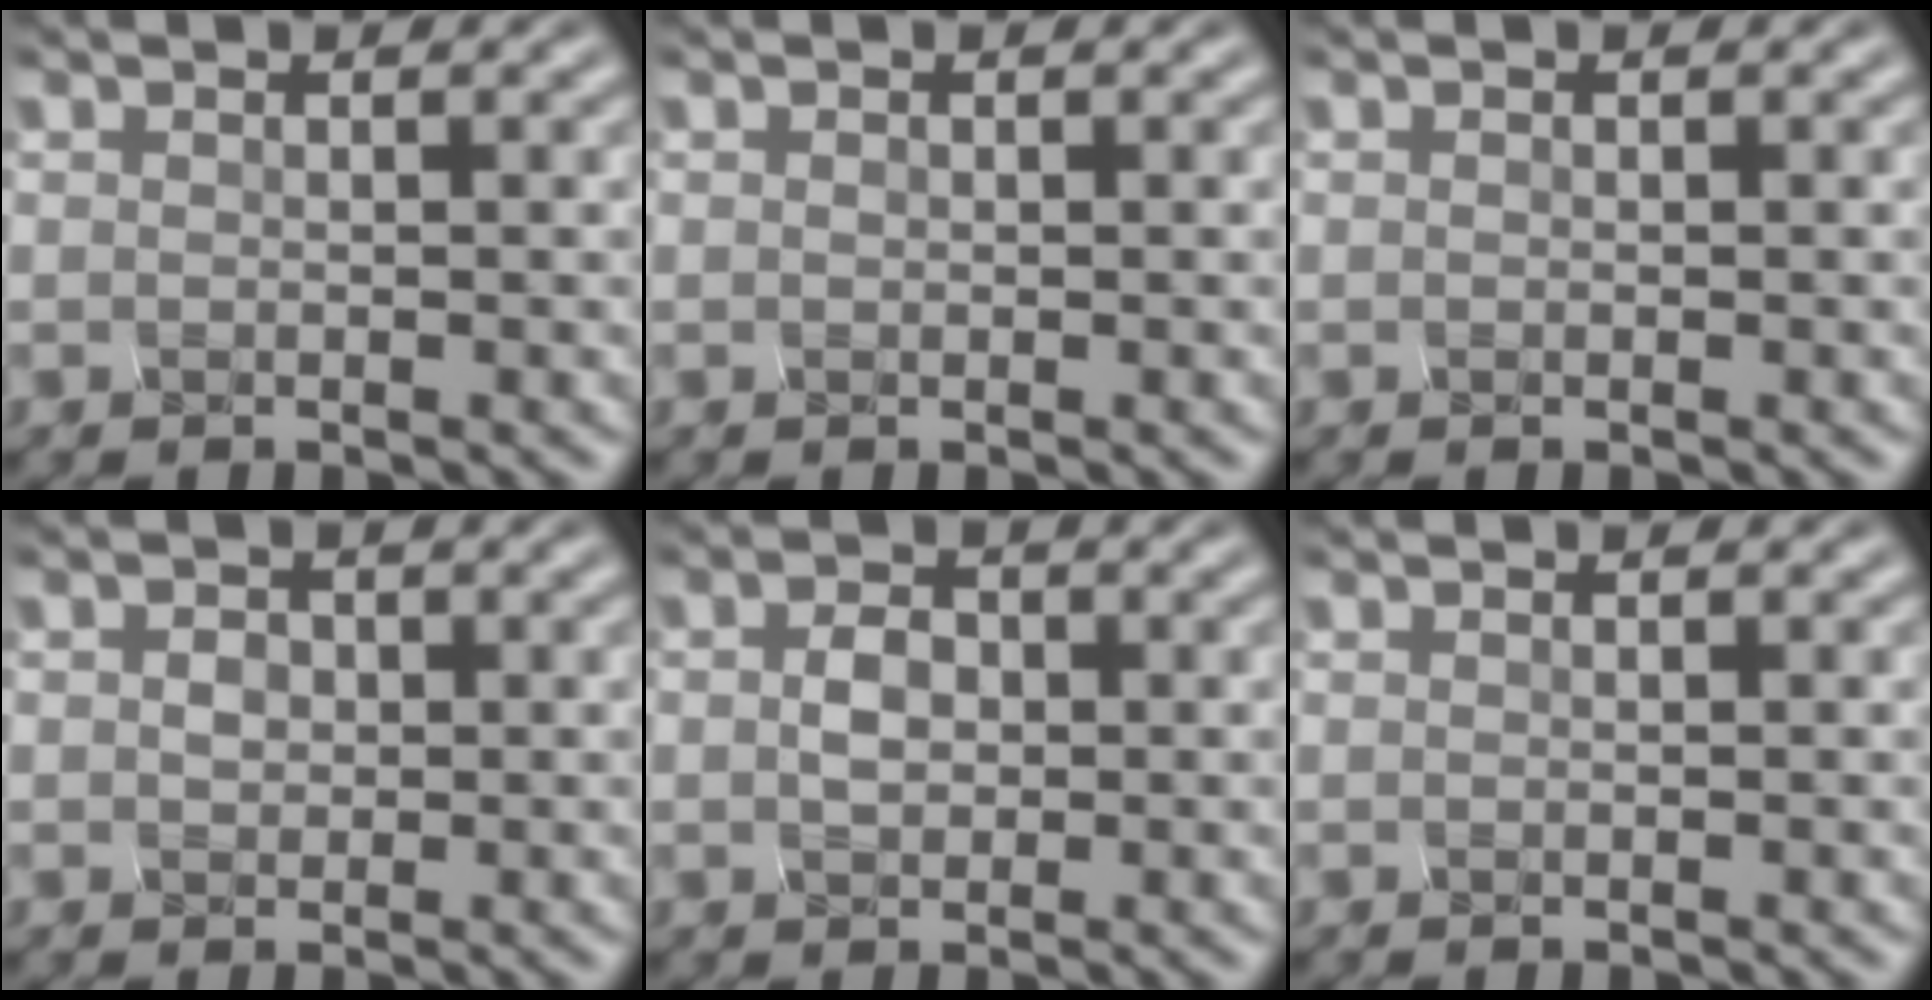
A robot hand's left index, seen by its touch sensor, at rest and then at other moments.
{"total": 1.2, "force": [-0.1, -0.8, -0.9], "torque": [-0.001, -0.003, 0.017]}
{"total": 0.7, "force": [-0.2, -0.4, -0.5], "torque": [-0.002, -0.005, 0.011]}
{"total": 1.4, "force": [-0.2, -0.6, -1.2], "torque": [-0.011, 0.000, 0.019]}
{"total": 0.7, "force": [-0.1, -0.2, -0.7], "torque": [-0.023, 0.000, 0.020]}
{"total": 0.0}